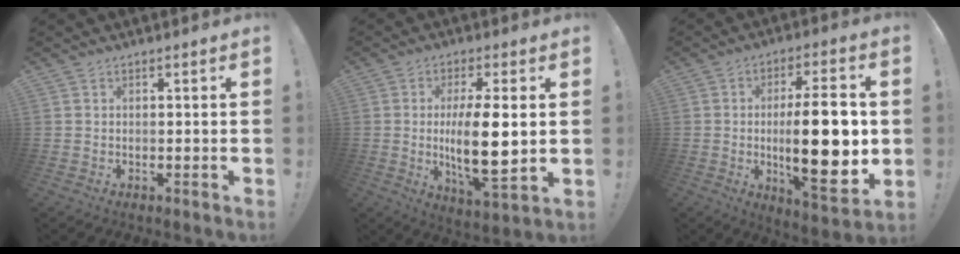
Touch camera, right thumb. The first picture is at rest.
{"total": 13.6, "force": [0.2, 4.2, 13.0], "torque": [-0.226, -0.018, -0.006]}
{"total": 21.8, "force": [-0.6, 7.0, 20.7], "torque": [-0.330, -0.012, -0.010]}